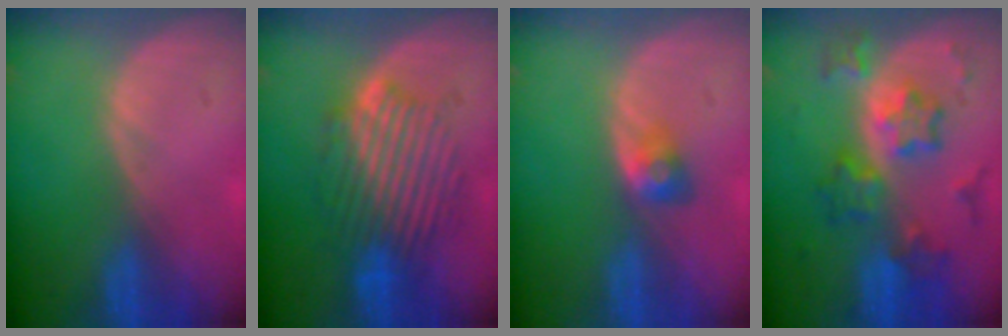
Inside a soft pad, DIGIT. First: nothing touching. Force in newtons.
{"total": 8.9, "press": 8.5, "slide": 2.8}
{"total": 2.9, "press": 2.5, "slide": 1.6}
{"total": 8.3, "press": 8.3, "slide": 0.6}